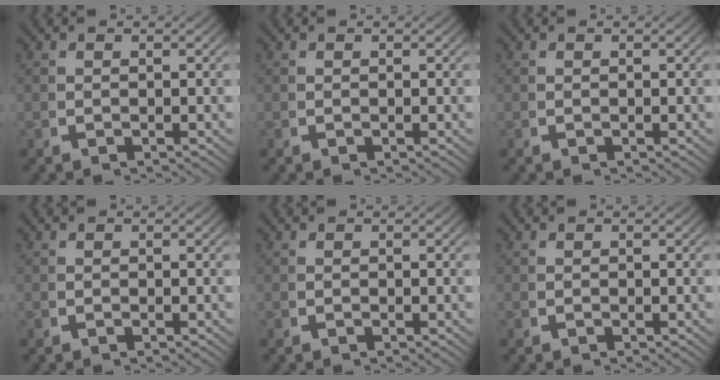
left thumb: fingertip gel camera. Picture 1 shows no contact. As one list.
[{"total": 0.0}, {"total": 0.0}, {"total": 0.0}, {"total": 0.0}, {"total": 0.0}]